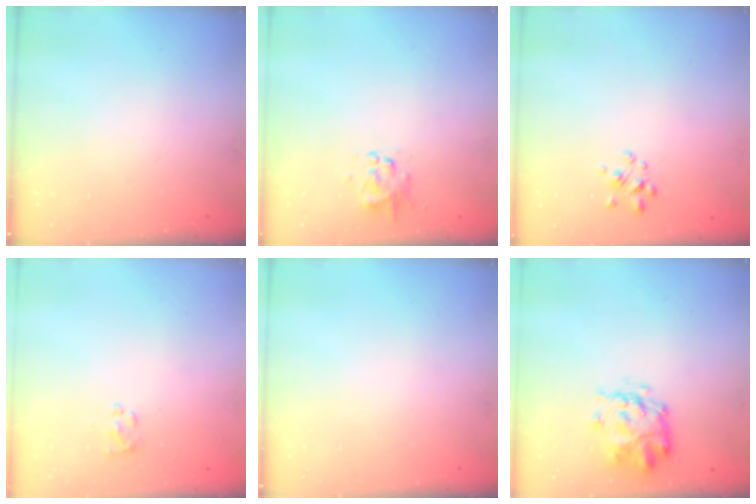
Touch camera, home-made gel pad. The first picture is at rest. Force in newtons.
{"total": 3.9, "press": 3.8, "slide": 0.7}
{"total": 2.6, "press": 2.3, "slide": 1.2}
{"total": 1.4, "press": 1.3, "slide": 0.6}
{"total": 0.0}
{"total": 3.8, "press": 3.5, "slide": 1.6}